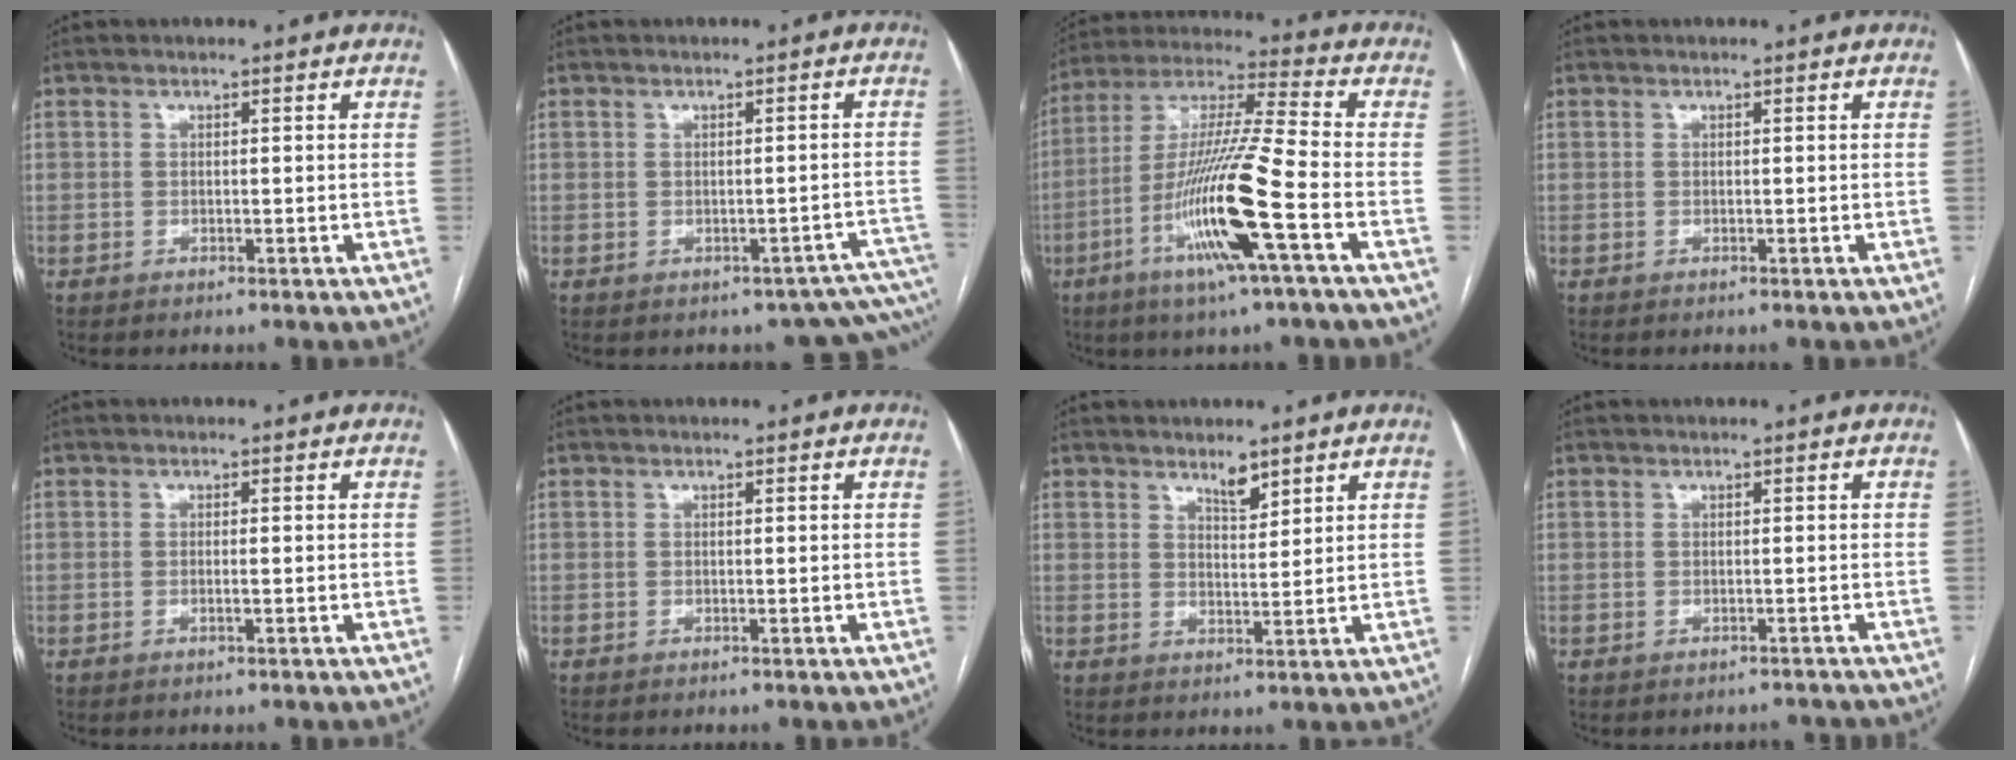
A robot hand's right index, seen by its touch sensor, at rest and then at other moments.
{"total": 7.7, "force": [-5.9, 4.5, 1.9], "torque": [0.011, 0.038, -0.053]}
{"total": 16.7, "force": [-6.0, -0.6, 15.6], "torque": [-0.311, -0.012, -0.115]}
{"total": 0.0}
{"total": 0.8, "force": [-0.2, 0.0, 0.8], "torque": [-0.015, 0.001, 0.000]}
{"total": 0.0}
{"total": 3.0, "force": [2.5, 0.7, 1.5], "torque": [-0.029, -0.007, 0.045]}
{"total": 1.7, "force": [-1.5, 0.8, -0.5], "torque": [0.011, 0.003, -0.018]}